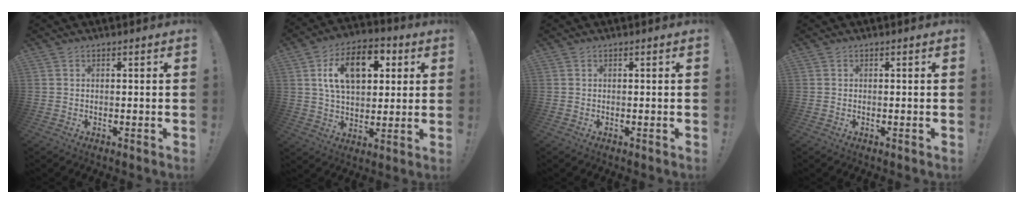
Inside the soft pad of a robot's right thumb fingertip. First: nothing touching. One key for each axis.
{"total": 16.2, "fx": 5.6, "fy": 10.1, "fz": 11.4, "tx": -0.175, "ty": -0.002, "tz": 0.100}
{"total": 0.0}
{"total": 0.0}